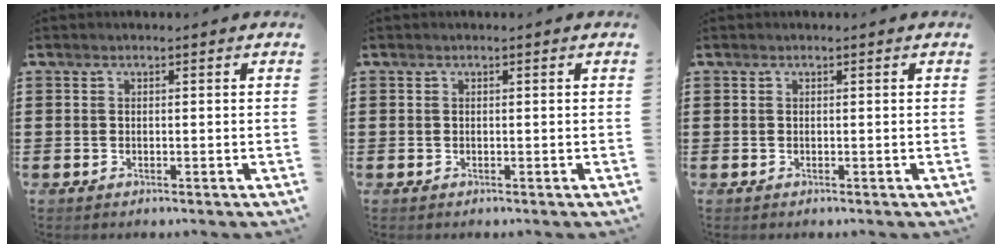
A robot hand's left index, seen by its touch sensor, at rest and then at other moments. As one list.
[{"total": 0.0}, {"total": 0.0}]